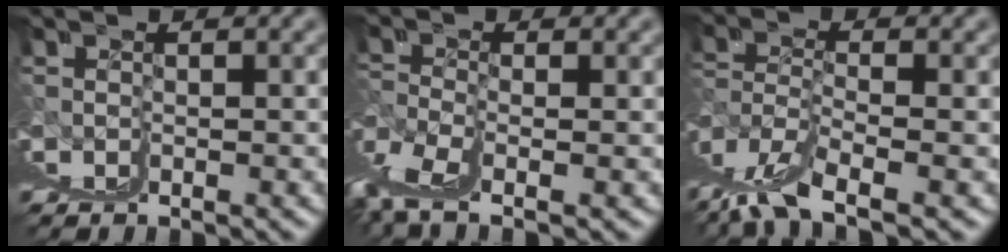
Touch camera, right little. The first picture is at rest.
{"total": 1.3, "force": [0.6, -0.1, 1.1], "torque": [-0.040, -0.020, 0.022]}
{"total": 1.7, "force": [-0.3, -0.5, 1.6], "torque": [-0.045, -0.007, 0.005]}